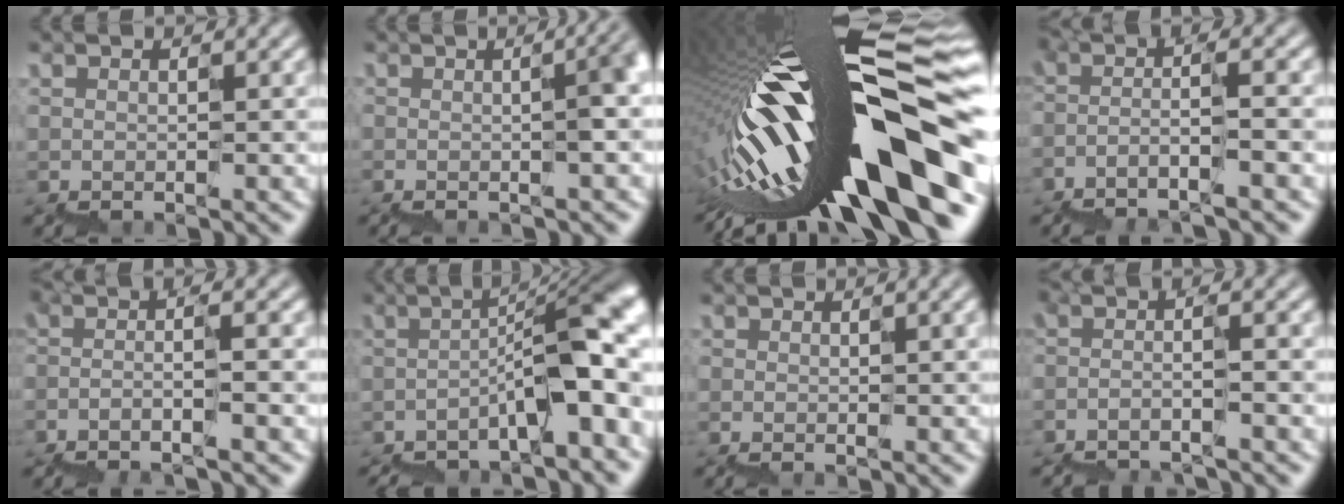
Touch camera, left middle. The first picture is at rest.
{"total": 6.8, "force": [-0.2, 2.8, 6.3], "torque": [-0.021, 0.015, -0.004]}
{"total": 19.3, "force": [-5.2, 5.3, 17.8], "torque": [-0.283, 0.011, -0.093]}
{"total": 4.2, "force": [-2.0, 0.7, 3.7], "torque": [-0.054, 0.019, -0.043]}
{"total": 3.3, "force": [-1.6, 0.5, 2.9], "torque": [-0.039, 0.013, -0.036]}
{"total": 10.4, "force": [-3.6, 2.6, 9.4], "torque": [-0.124, 0.022, -0.053]}
{"total": 1.9, "force": [-0.7, 0.7, 1.6], "torque": [-0.001, 0.003, -0.002]}
{"total": 2.6, "force": [-2.0, 0.3, 1.7], "torque": [-0.022, 0.005, -0.037]}